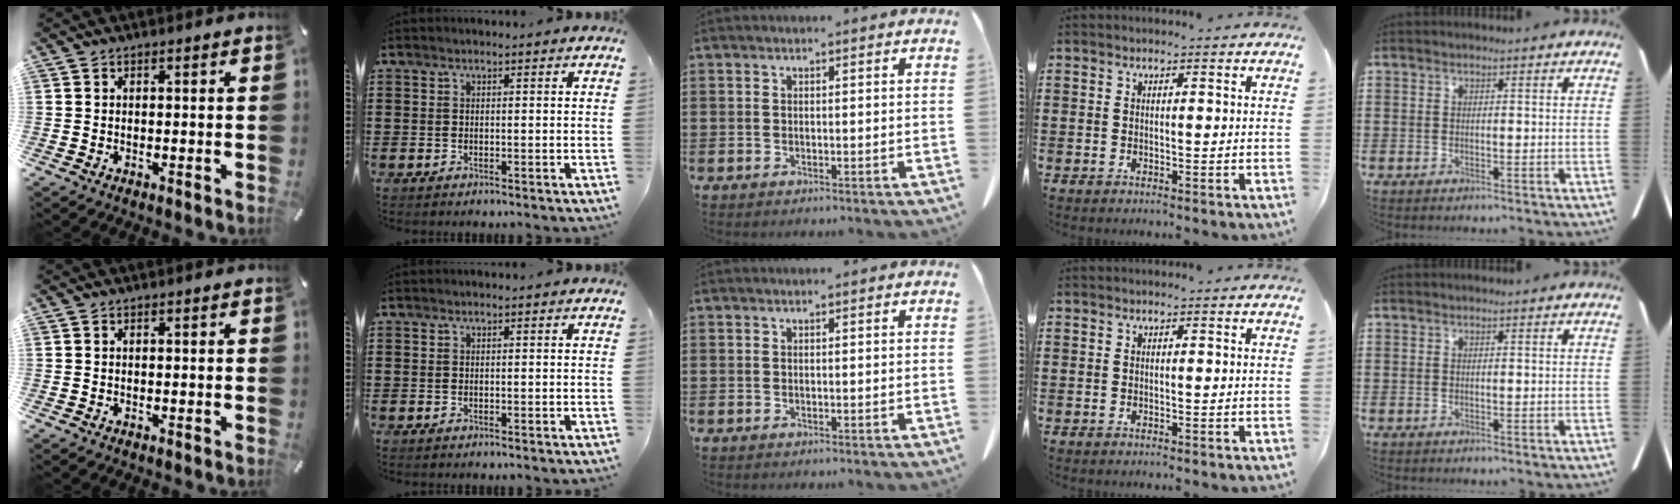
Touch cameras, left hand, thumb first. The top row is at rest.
{}